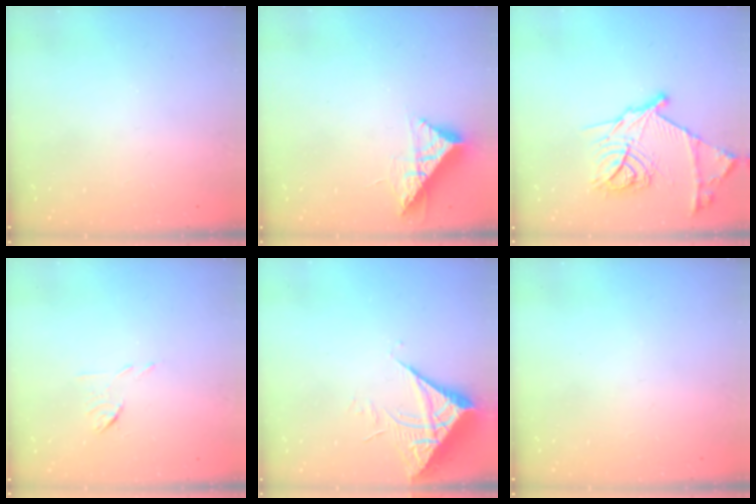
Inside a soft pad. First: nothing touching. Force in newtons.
{"total": 10.4, "press": 10.4, "slide": 0.7}
{"total": 19.6, "press": 19.5, "slide": 1.5}
{"total": 6.0, "press": 6.0, "slide": 0.7}
{"total": 8.0, "press": 8.0, "slide": 0.8}
{"total": 0.0}